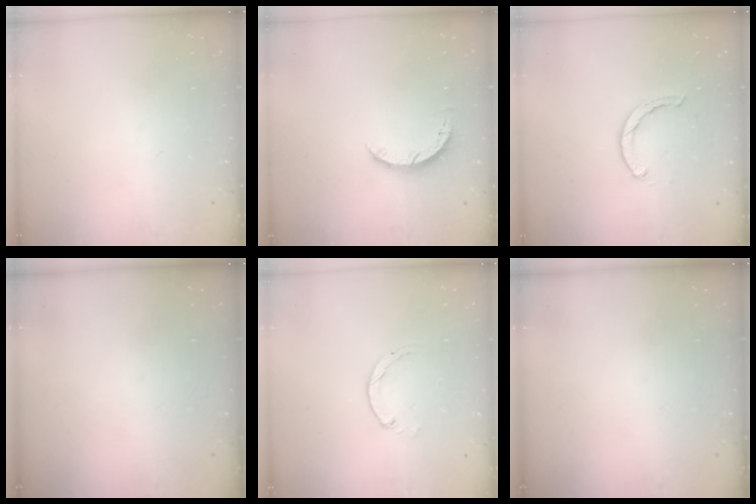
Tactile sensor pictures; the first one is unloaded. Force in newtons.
{"total": 4.2, "press": 4.1, "slide": 0.4}
{"total": 1.9, "press": 1.9, "slide": 0.3}
{"total": 0.0}
{"total": 0.0}
{"total": 0.0}